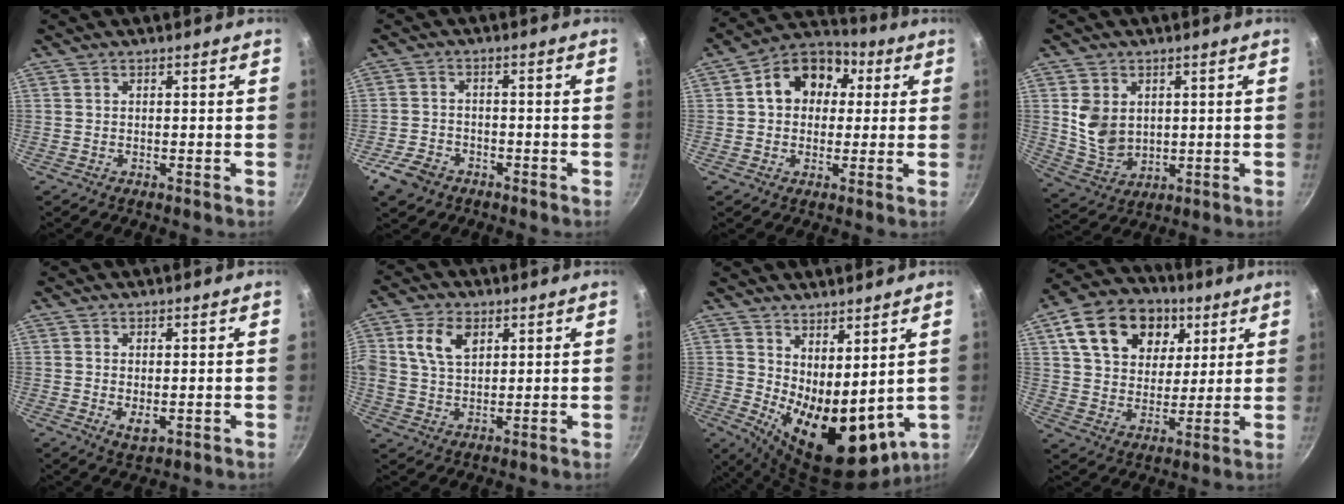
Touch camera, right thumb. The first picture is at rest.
{"total": 5.9, "force": [-3.6, 4.0, 2.5], "torque": [-0.049, 0.028, -0.062]}
{"total": 12.8, "force": [2.7, 10.1, 7.4], "torque": [-0.081, 0.023, 0.023]}
{"total": 8.9, "force": [1.7, 6.9, 5.4], "torque": [-0.084, -0.021, 0.047]}
{"total": 3.2, "force": [-0.3, 1.7, 2.6], "torque": [-0.045, -0.011, 0.000]}
{"total": 8.7, "force": [3.1, 5.8, 5.8], "torque": [-0.099, -0.003, 0.054]}
{"total": 15.3, "force": [2.4, 7.4, 13.2], "torque": [-0.168, -0.036, 0.063]}
{"total": 18.7, "force": [7.7, 13.6, 10.3], "torque": [-0.153, -0.007, 0.123]}